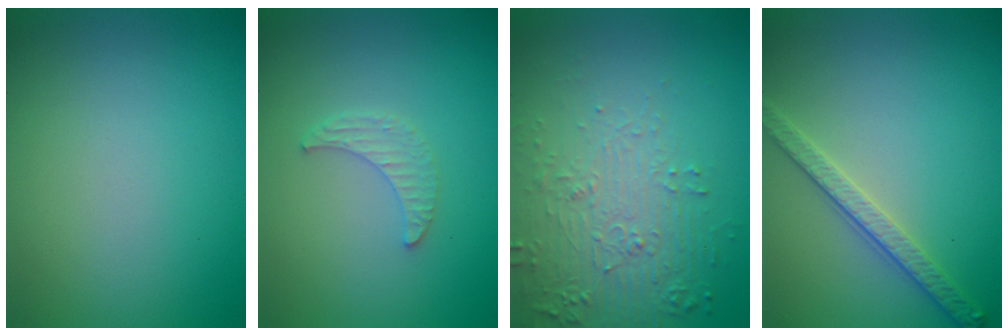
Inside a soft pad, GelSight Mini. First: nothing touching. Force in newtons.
{"total": 1.6, "press": 1.5, "slide": 0.4}
{"total": 5.7, "press": 3.8, "slide": 4.2}
{"total": 2.8, "press": 2.7, "slide": 0.8}